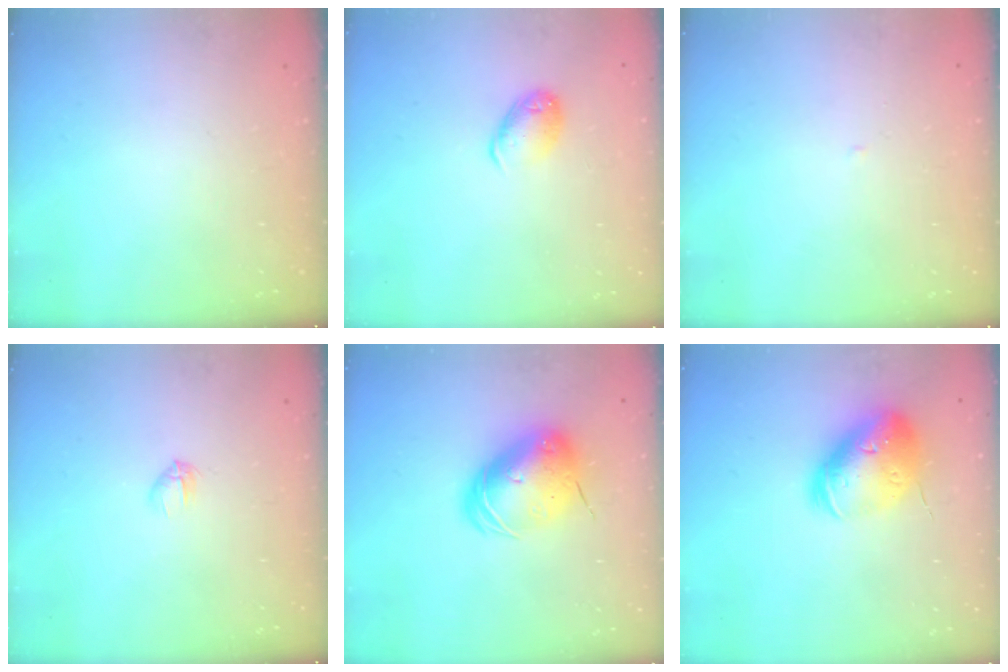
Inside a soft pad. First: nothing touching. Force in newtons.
{"total": 9.3, "press": 9.1, "slide": 1.6}
{"total": 1.8, "press": 1.8, "slide": 0.3}
{"total": 3.2, "press": 3.1, "slide": 0.9}
{"total": 11.9, "press": 11.7, "slide": 2.0}
{"total": 18.2, "press": 18.0, "slide": 2.6}